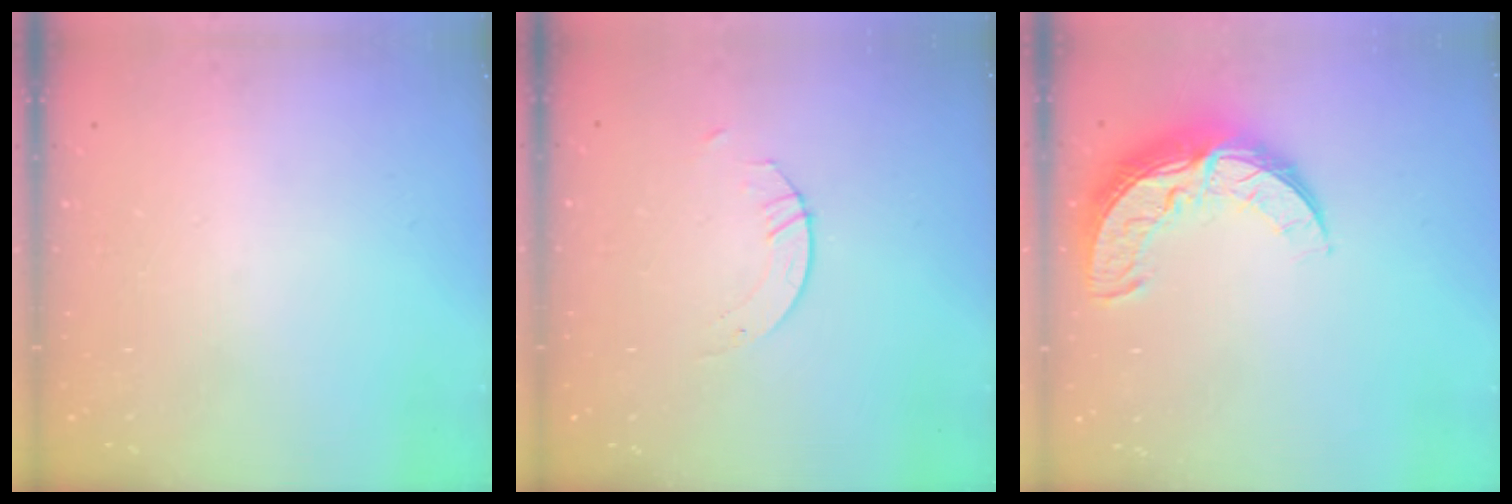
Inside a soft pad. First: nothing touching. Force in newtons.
{"total": 2.6, "press": 2.6, "slide": 0.2}
{"total": 11.4, "press": 11.3, "slide": 0.8}